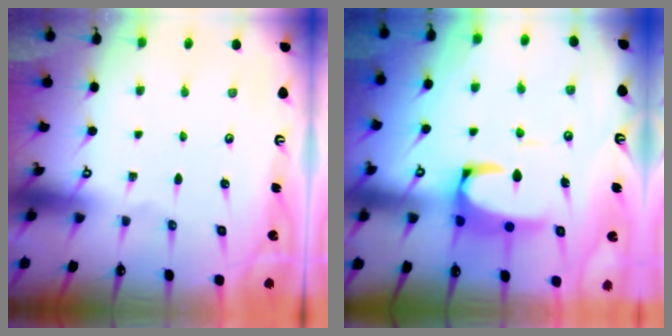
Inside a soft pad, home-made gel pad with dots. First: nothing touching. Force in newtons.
{"total": 6.4, "press": 6.3, "slide": 1.1}